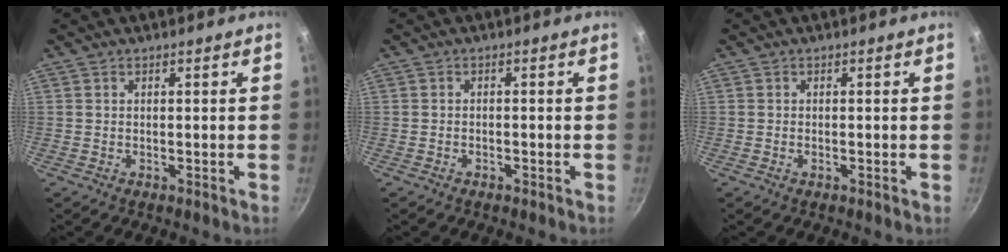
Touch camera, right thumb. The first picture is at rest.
{"total": 0.8, "force": [-0.6, 0.4, 0.3], "torque": [-0.012, 0.008, -0.013]}
{"total": 0.5, "force": [-0.3, 0.2, 0.4], "torque": [-0.006, 0.001, -0.006]}